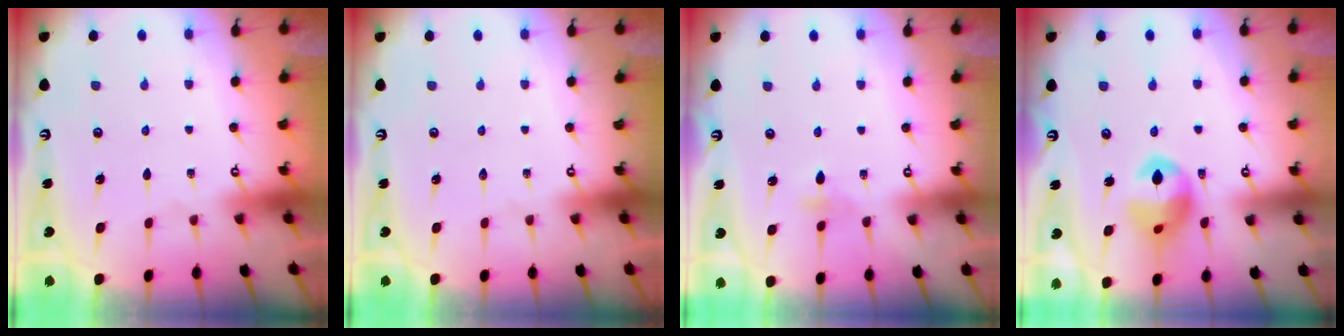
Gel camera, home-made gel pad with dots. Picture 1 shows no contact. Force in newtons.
{"total": 0.0}
{"total": 3.7, "press": 3.6, "slide": 0.8}
{"total": 12.2, "press": 12.1, "slide": 1.4}